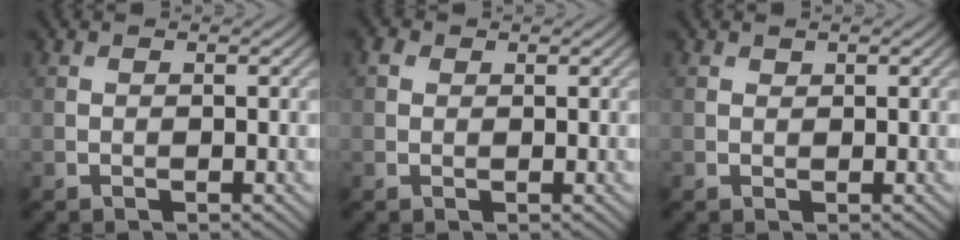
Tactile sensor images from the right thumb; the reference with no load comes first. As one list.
[{"total": 1.1, "force": [0.5, 0.9, 0.4], "torque": [-0.007, 0.002, 0.006]}, {"total": 0.5, "force": [0.4, 0.3, 0.0], "torque": [-0.001, -0.002, 0.009]}]